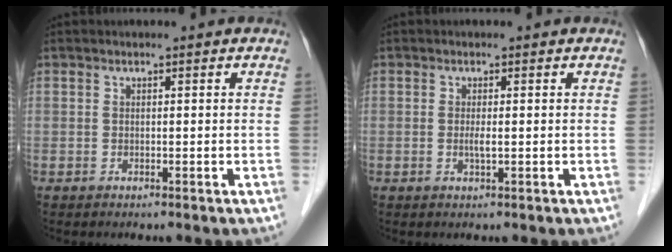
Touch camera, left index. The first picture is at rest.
{"total": 1.3, "force": [-0.2, 0.1, 1.3], "torque": [-0.028, -0.005, -0.003]}